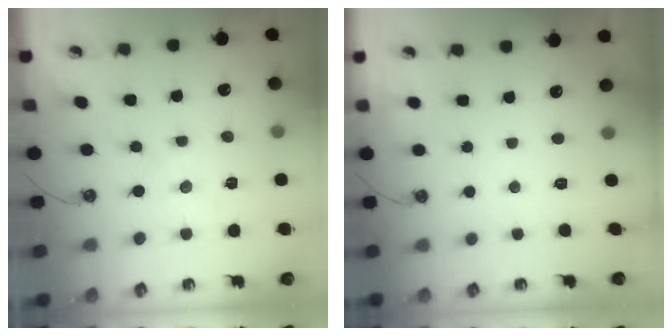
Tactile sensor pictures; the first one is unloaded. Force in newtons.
{"total": 0.0}